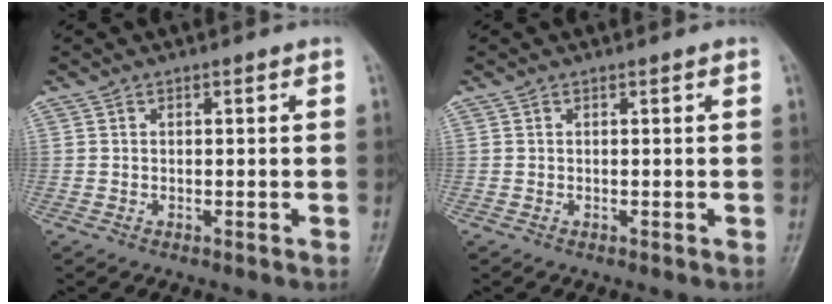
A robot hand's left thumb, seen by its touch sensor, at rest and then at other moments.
{"total": 0.0}